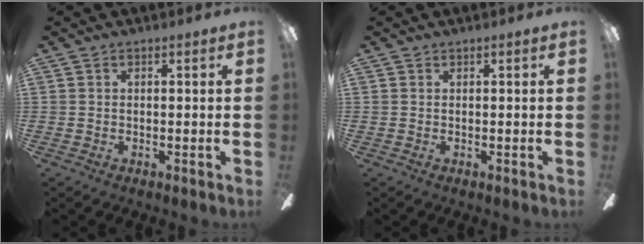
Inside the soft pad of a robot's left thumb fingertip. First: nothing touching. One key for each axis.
{"total": 0.0}